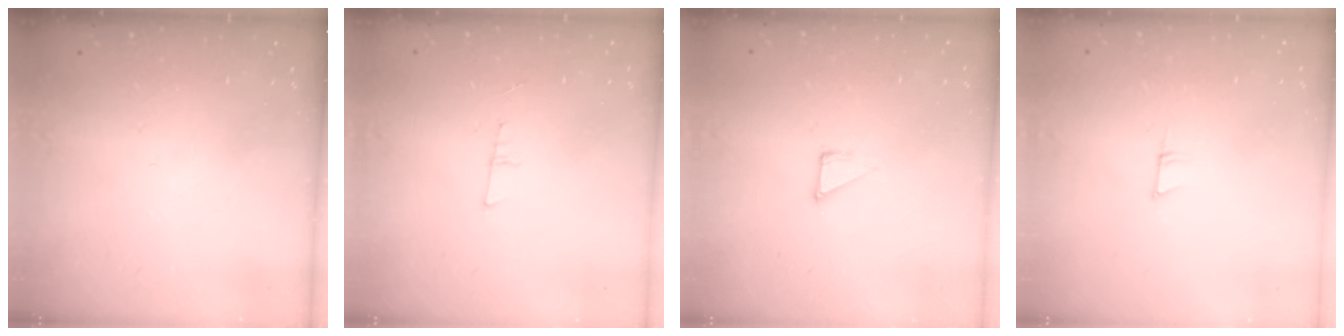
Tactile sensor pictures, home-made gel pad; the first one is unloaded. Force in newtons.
{"total": 6.6, "press": 5.9, "slide": 2.9}
{"total": 5.1, "press": 5.0, "slide": 0.4}
{"total": 5.5, "press": 5.4, "slide": 0.8}